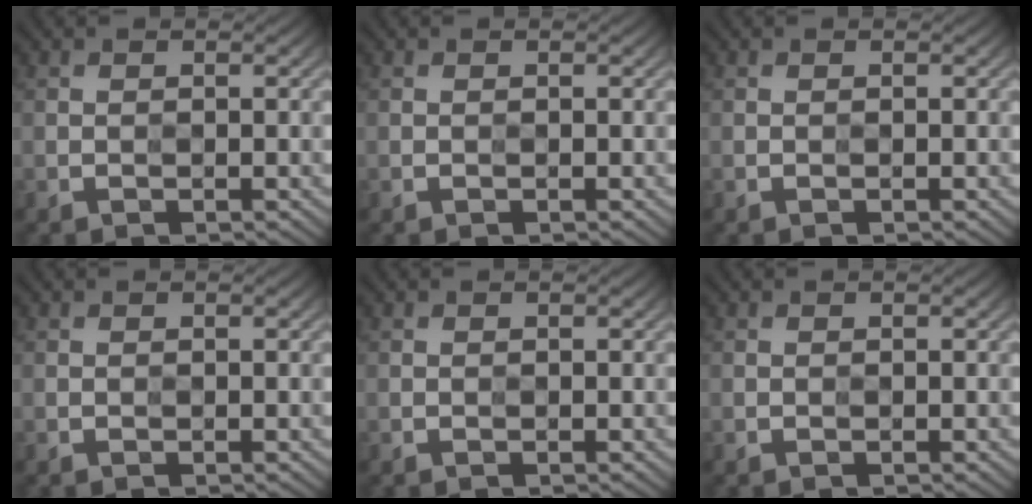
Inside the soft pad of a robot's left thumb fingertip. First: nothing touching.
{"total": 0.0}
{"total": 0.0}
{"total": 0.0}
{"total": 0.0}
{"total": 0.0}